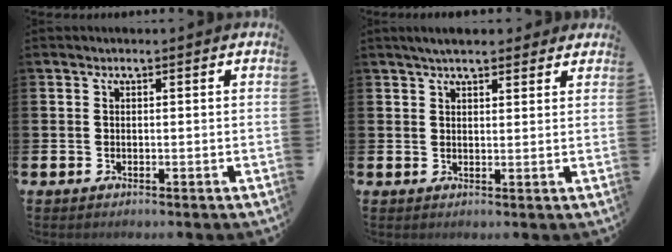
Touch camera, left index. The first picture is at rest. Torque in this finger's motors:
{"motor_torque": [0.50, -0.52, 0.34, 0.12]}